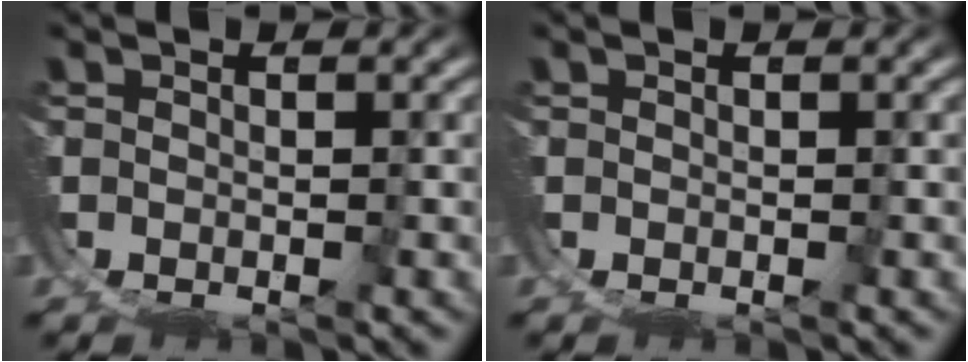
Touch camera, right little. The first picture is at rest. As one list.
[{"total": 0.0}]